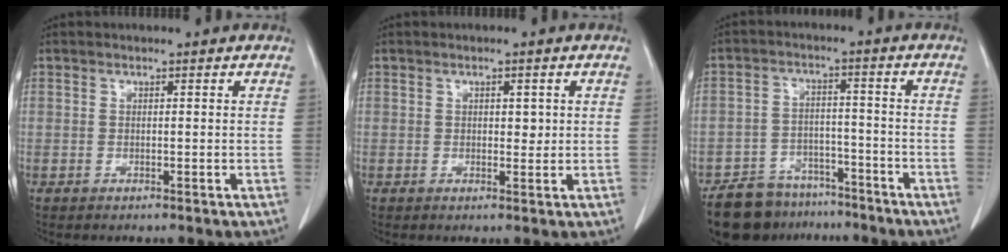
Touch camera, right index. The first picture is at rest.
{"total": 2.0, "force": [0.5, 1.1, 1.6], "torque": [-0.019, -0.001, 0.006]}
{"total": 10.6, "force": [-8.8, 5.4, 2.4], "torque": [-0.035, 0.017, -0.141]}